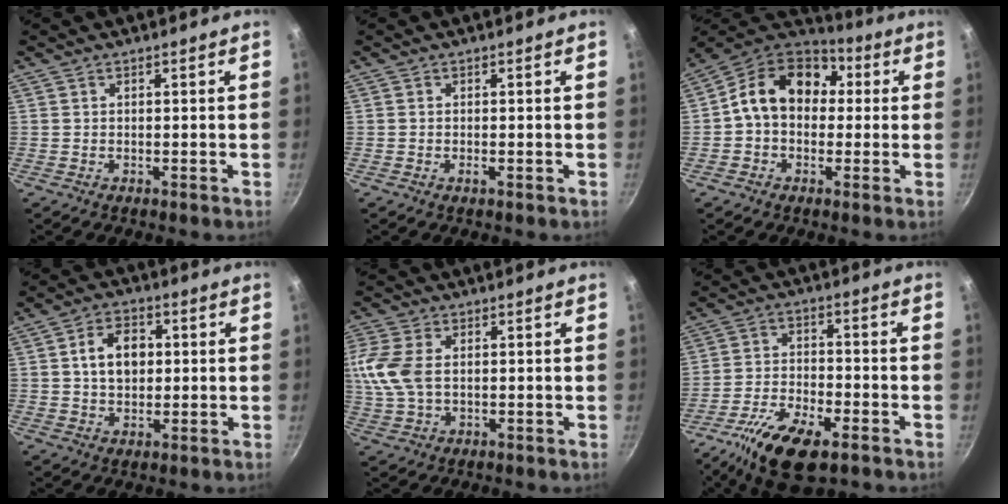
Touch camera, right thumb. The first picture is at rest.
{"total": 0.8, "force": [-0.3, 0.3, 0.7], "torque": [-0.013, 0.001, -0.005]}
{"total": 15.0, "force": [2.1, 11.5, 9.4], "torque": [-0.119, 0.034, 0.014]}
{"total": 8.0, "force": [1.1, 5.8, 5.5], "torque": [-0.069, 0.011, 0.015]}
{"total": 9.5, "force": [1.1, 6.0, 7.3], "torque": [-0.161, 0.007, 0.020]}
{"total": 13.8, "force": [-7.9, 5.7, 9.8], "torque": [-0.175, 0.028, -0.145]}